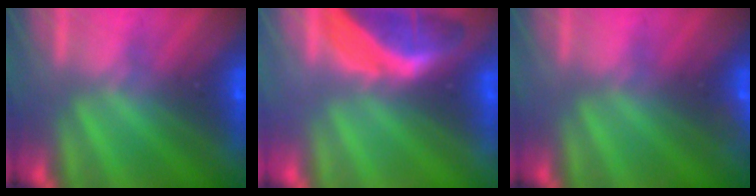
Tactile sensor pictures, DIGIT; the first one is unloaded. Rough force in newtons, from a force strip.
{"total": 1.8}
{"total": 2.9}